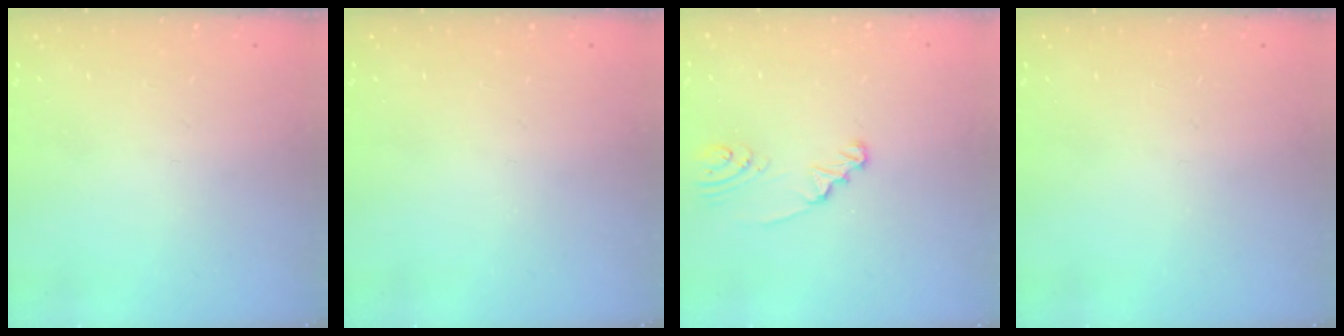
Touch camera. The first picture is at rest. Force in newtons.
{"total": 0.0}
{"total": 2.5, "press": 2.5, "slide": 0.3}
{"total": 0.0}